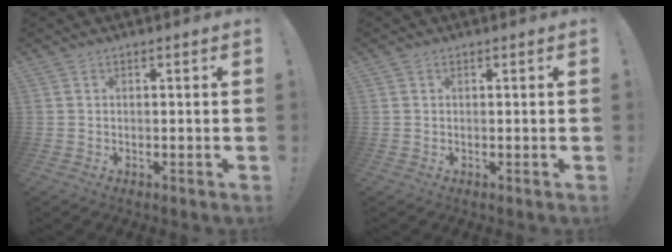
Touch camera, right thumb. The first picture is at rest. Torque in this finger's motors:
{"motor_torque": [-0.48, -0.18, 0.02, -0.05, 0.09]}